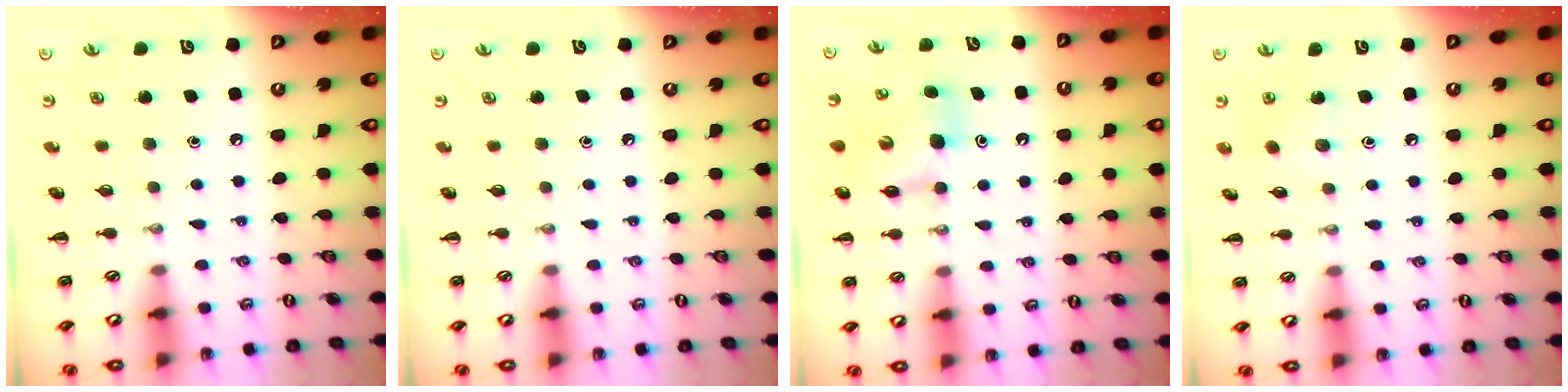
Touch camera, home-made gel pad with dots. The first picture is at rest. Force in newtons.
{"total": 0.0}
{"total": 7.5, "press": 7.5, "slide": 0.5}
{"total": 3.8, "press": 3.6, "slide": 1.1}